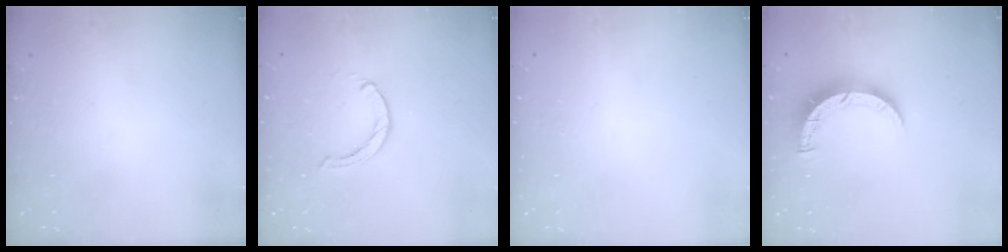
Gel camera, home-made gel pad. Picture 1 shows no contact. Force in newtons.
{"total": 0.0}
{"total": 2.6, "press": 2.6, "slide": 0.2}
{"total": 7.5, "press": 7.5, "slide": 0.5}